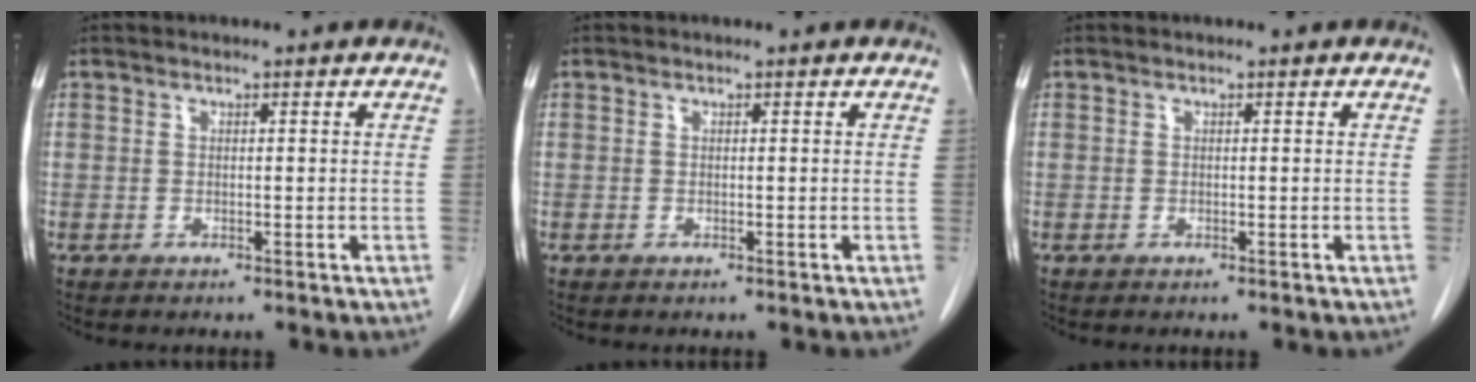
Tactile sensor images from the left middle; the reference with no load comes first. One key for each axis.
{"total": 0.0}
{"total": 0.0}